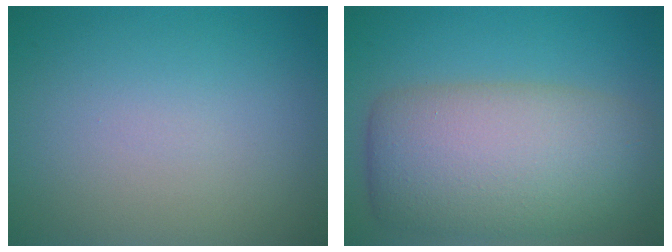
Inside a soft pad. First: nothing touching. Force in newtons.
{"total": 10.1, "press": 10.1, "slide": 0.7}